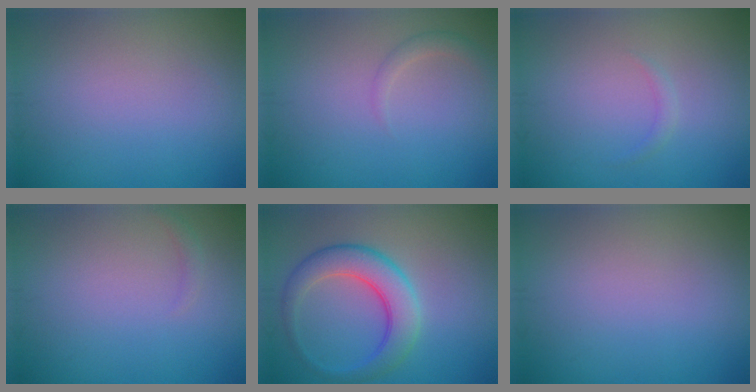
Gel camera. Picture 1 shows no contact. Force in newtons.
{"total": 1.2, "press": 1.2, "slide": 0.1}
{"total": 0.8, "press": 0.8, "slide": 0.0}
{"total": 0.7, "press": 0.7, "slide": 0.2}
{"total": 5.5, "press": 5.5, "slide": 0.2}
{"total": 0.0}